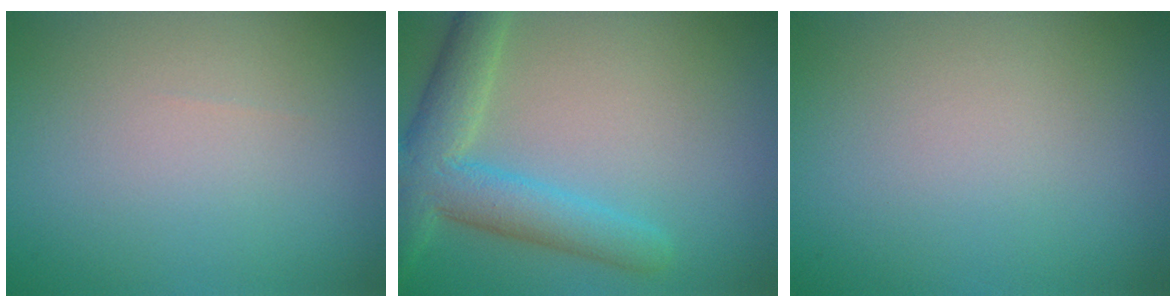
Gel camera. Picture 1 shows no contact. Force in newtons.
{"total": 5.9, "press": 5.9, "slide": 0.3}
{"total": 0.0}